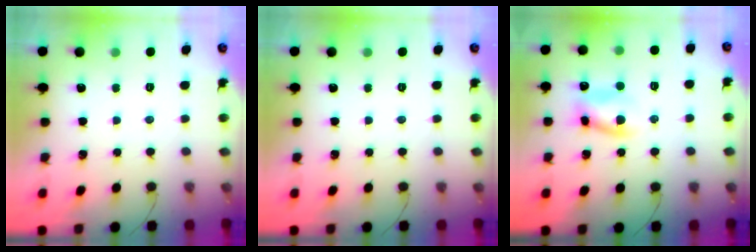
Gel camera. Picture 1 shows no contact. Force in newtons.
{"total": 0.0}
{"total": 8.3, "press": 8.2, "slide": 1.4}